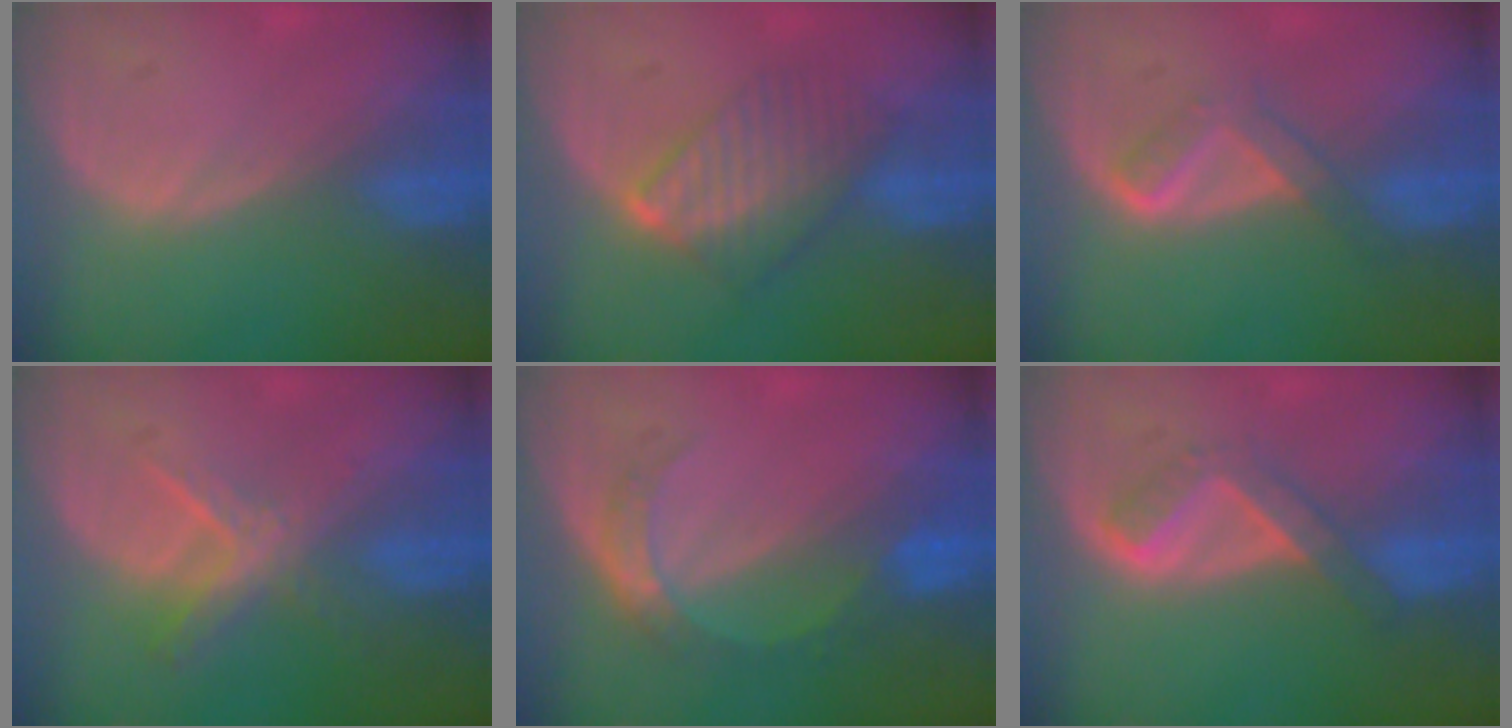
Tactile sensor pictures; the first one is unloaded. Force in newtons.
{"total": 6.4, "press": 6.3, "slide": 0.8}
{"total": 3.7, "press": 3.7, "slide": 0.6}
{"total": 5.7, "press": 5.0, "slide": 2.9}
{"total": 5.2, "press": 4.7, "slide": 2.3}
{"total": 5.2, "press": 4.5, "slide": 2.6}